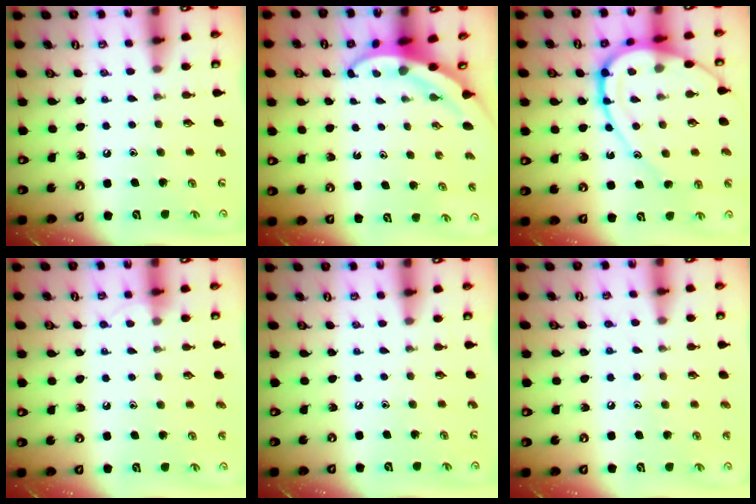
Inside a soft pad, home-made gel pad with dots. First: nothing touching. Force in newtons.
{"total": 3.8, "press": 3.8, "slide": 0.5}
{"total": 18.0, "press": 18.0, "slide": 1.6}
{"total": 3.3, "press": 3.3, "slide": 0.3}
{"total": 0.0}
{"total": 5.8, "press": 5.8, "slide": 0.6}